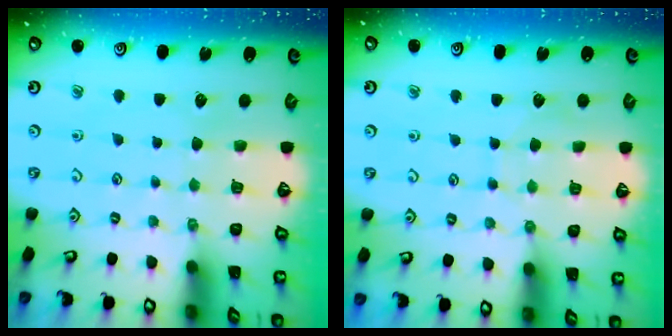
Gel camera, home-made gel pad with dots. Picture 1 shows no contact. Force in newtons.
{"total": 3.8, "press": 3.8, "slide": 0.4}